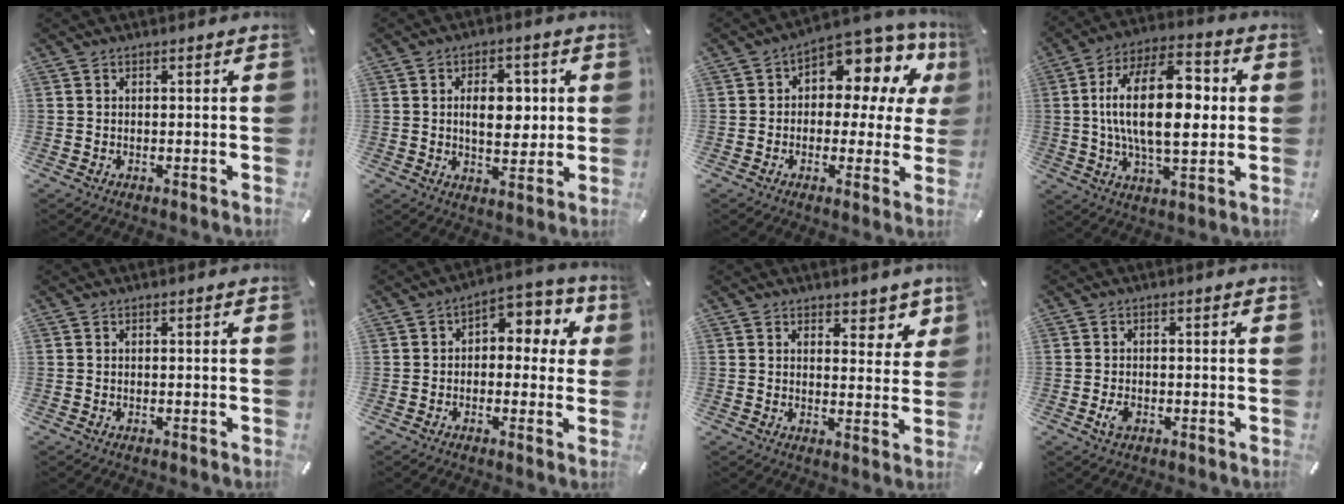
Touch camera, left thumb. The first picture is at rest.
{"total": 8.9, "force": [1.2, 5.7, 6.8], "torque": [-0.089, -0.002, 0.014]}
{"total": 9.8, "force": [4.4, 6.2, 6.3], "torque": [-0.089, -0.044, 0.079]}
{"total": 21.2, "force": [1.6, 10.9, 18.2], "torque": [-0.331, 0.001, 0.018]}
{"total": 0.0}
{"total": 6.9, "force": [1.3, 4.8, 4.8], "torque": [-0.064, -0.003, 0.017]}
{"total": 5.7, "force": [4.2, 3.3, 2.0], "torque": [-0.005, -0.033, 0.069]}
{"total": 2.6, "force": [-0.9, 1.6, 1.9], "torque": [-0.054, -0.005, -0.021]}